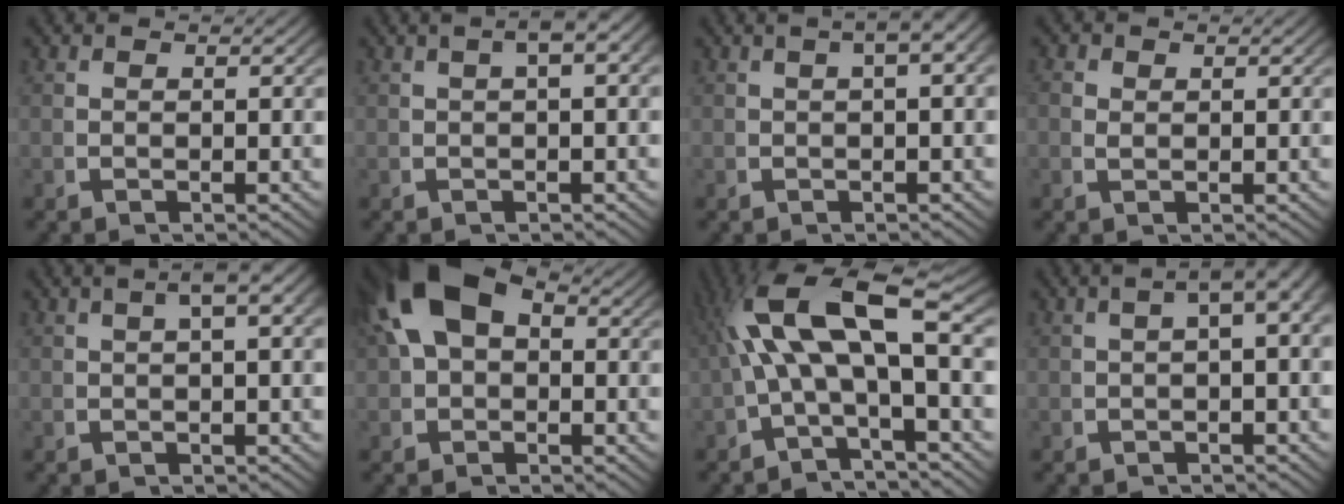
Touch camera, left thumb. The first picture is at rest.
{"total": 3.3, "force": [1.0, 1.0, 2.9], "torque": [-0.039, 0.019, 0.011]}
{"total": 4.0, "force": [1.2, 1.4, 3.5], "torque": [-0.042, 0.025, 0.010]}
{"total": 1.0, "force": [0.4, 0.8, 0.4], "torque": [-0.013, -0.011, 0.014]}
{"total": 4.2, "force": [1.5, 1.3, 3.8], "torque": [-0.050, 0.024, 0.017]}
{"total": 6.8, "force": [1.4, 4.7, 4.7], "torque": [-0.106, -0.003, 0.026]}
{"total": 9.8, "force": [0.4, 4.5, 8.7], "torque": [-0.174, -0.004, 0.017]}
{"total": 4.1, "force": [0.8, 1.7, 3.7], "torque": [-0.049, 0.023, 0.001]}